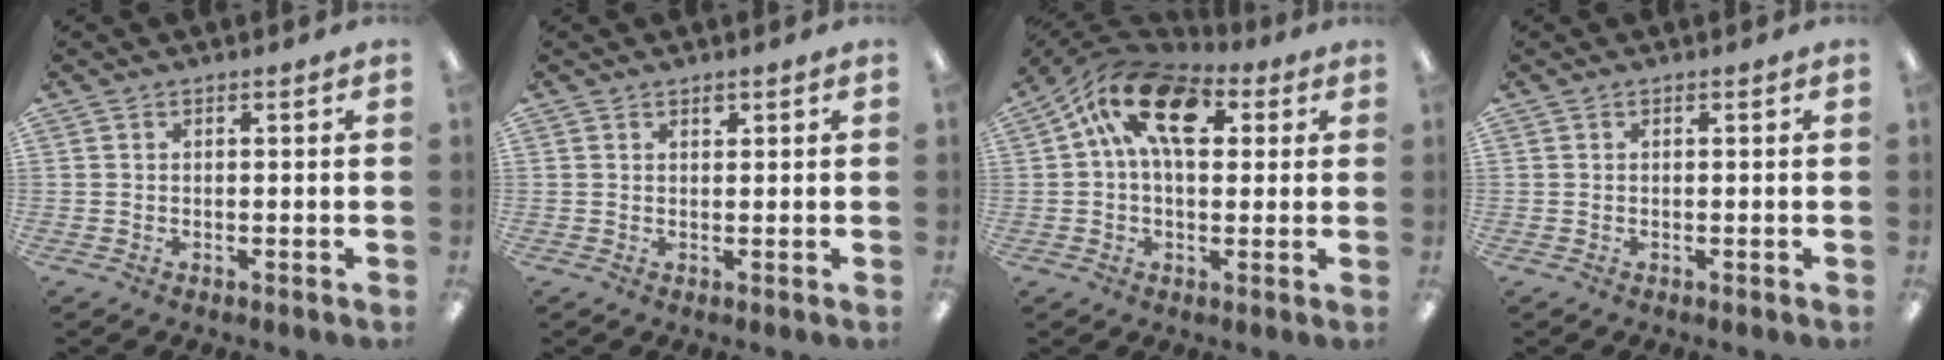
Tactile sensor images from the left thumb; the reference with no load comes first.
{"total": 1.0, "force": [0.8, 0.4, 0.4], "torque": [-0.001, -0.002, 0.013]}
{"total": 16.1, "force": [5.7, 9.4, 11.8], "torque": [-0.209, -0.006, 0.102]}
{"total": 0.0}